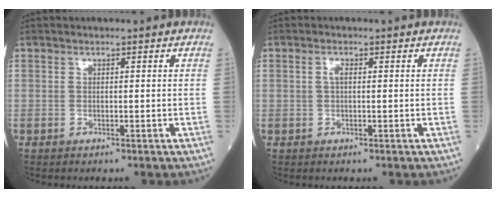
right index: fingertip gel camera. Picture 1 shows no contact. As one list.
[{"total": 1.2, "force": [0.2, 0.4, 1.1], "torque": [-0.024, 0.003, 0.002]}]